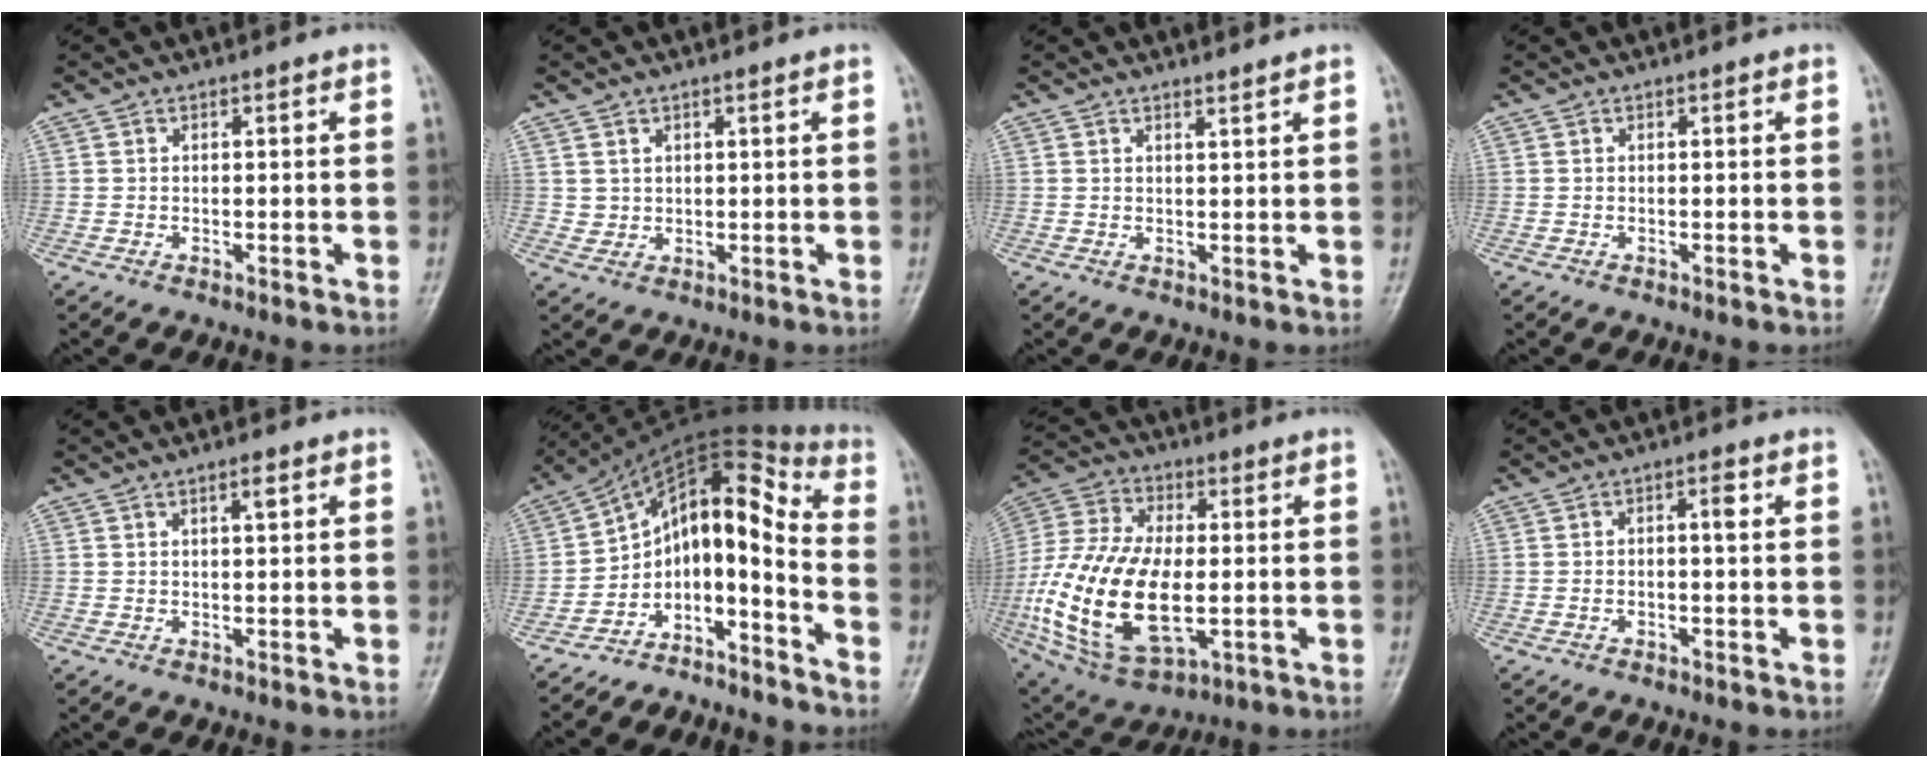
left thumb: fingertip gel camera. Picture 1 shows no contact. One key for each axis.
{"total": 2.1, "fx": 1.2, "fy": 1.7, "fz": 0.2, "tx": 0.013, "ty": -0.009, "tz": 0.020}
{"total": 1.1, "fx": 1.0, "fy": -0.3, "fz": 0.3, "tx": -0.010, "ty": -0.014, "tz": 0.018}
{"total": 0.0}
{"total": 1.7, "fx": 0.8, "fy": 0.4, "fz": 1.4, "tx": -0.020, "ty": -0.001, "tz": 0.012}
{"total": 11.6, "fx": -6.7, "fy": 4.9, "fz": 8.2, "tx": -0.108, "ty": 0.122, "tz": -0.118}
{"total": 22.9, "fx": -2.8, "fy": 12.3, "fz": 19.1, "tx": -0.397, "ty": -0.004, "tz": -0.036}
{"total": 2.1, "fx": 0.0, "fy": 0.6, "fz": 2.0, "tx": -0.033, "ty": 0.011, "tz": 0.000}